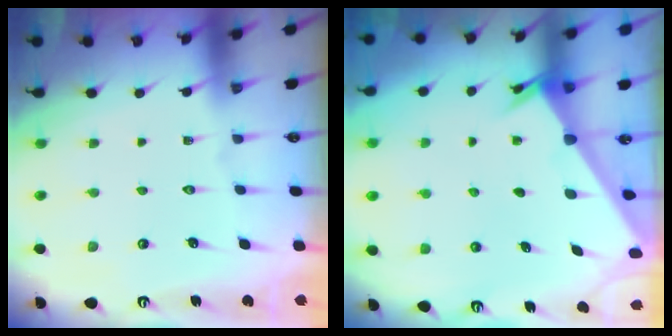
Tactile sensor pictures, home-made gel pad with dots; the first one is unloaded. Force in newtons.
{"total": 2.2, "press": 2.1, "slide": 0.3}